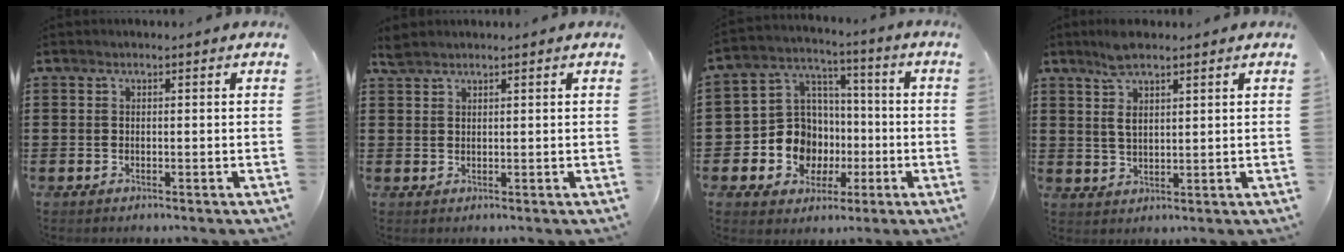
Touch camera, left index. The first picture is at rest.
{"total": 1.5, "force": [1.4, 0.1, 0.5], "torque": [-0.014, -0.001, 0.027]}
{"total": 10.3, "force": [-2.1, 9.5, 3.4], "torque": [-0.114, 0.011, -0.031]}
{"total": 4.6, "force": [2.7, 1.7, 3.3], "torque": [-0.071, 0.007, 0.047]}